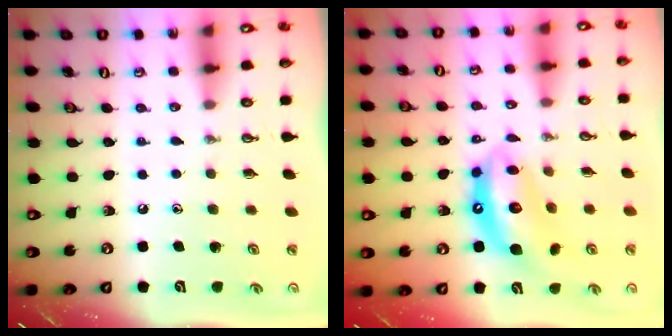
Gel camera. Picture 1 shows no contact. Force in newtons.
{"total": 12.3, "press": 12.2, "slide": 1.2}